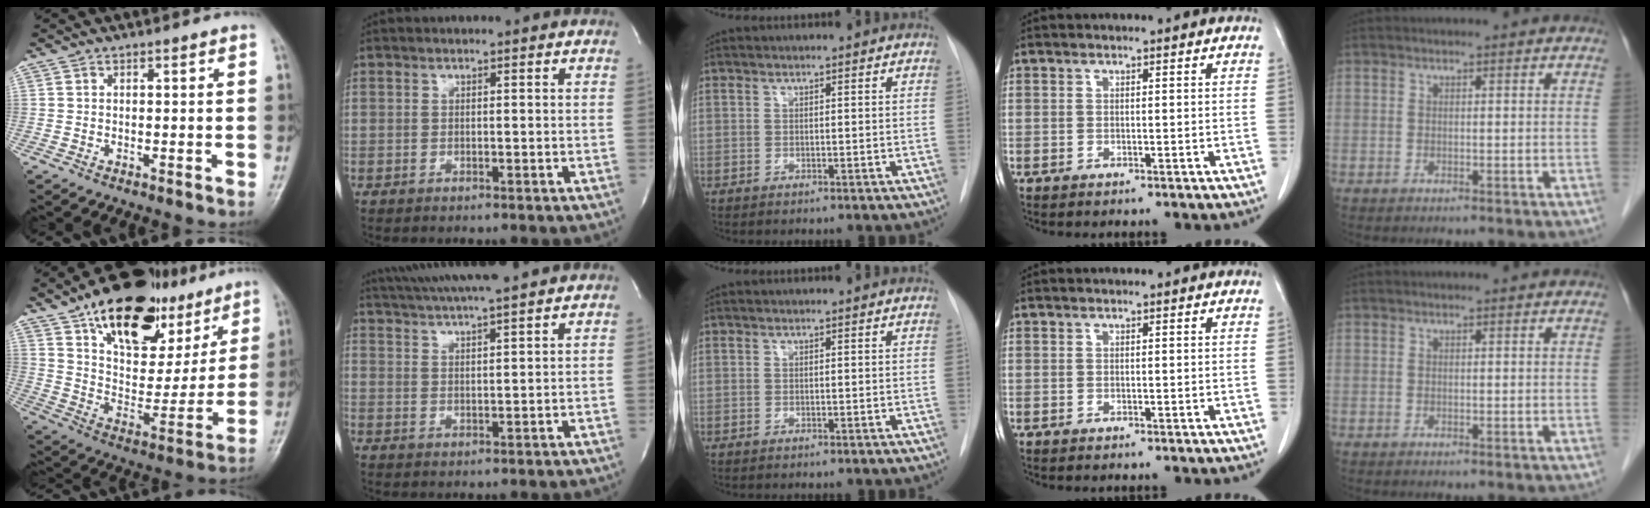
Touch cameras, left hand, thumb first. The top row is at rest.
{"thumb": {"total": 25.5, "force": [15.8, 13.4, 14.9], "torque": [-0.182, -0.039, 0.256]}, "index": {"total": 11.9, "force": [10.5, -0.4, 5.6], "torque": [-0.108, 0.023, 0.159]}}